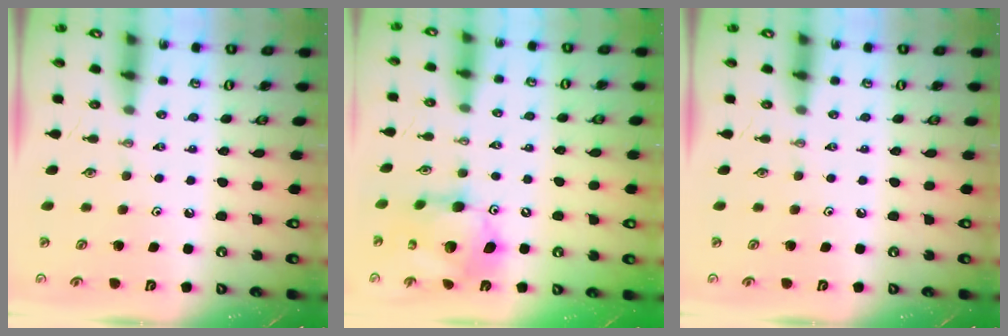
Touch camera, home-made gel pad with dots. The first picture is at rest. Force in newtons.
{"total": 13.8, "press": 13.7, "slide": 1.2}
{"total": 0.0}